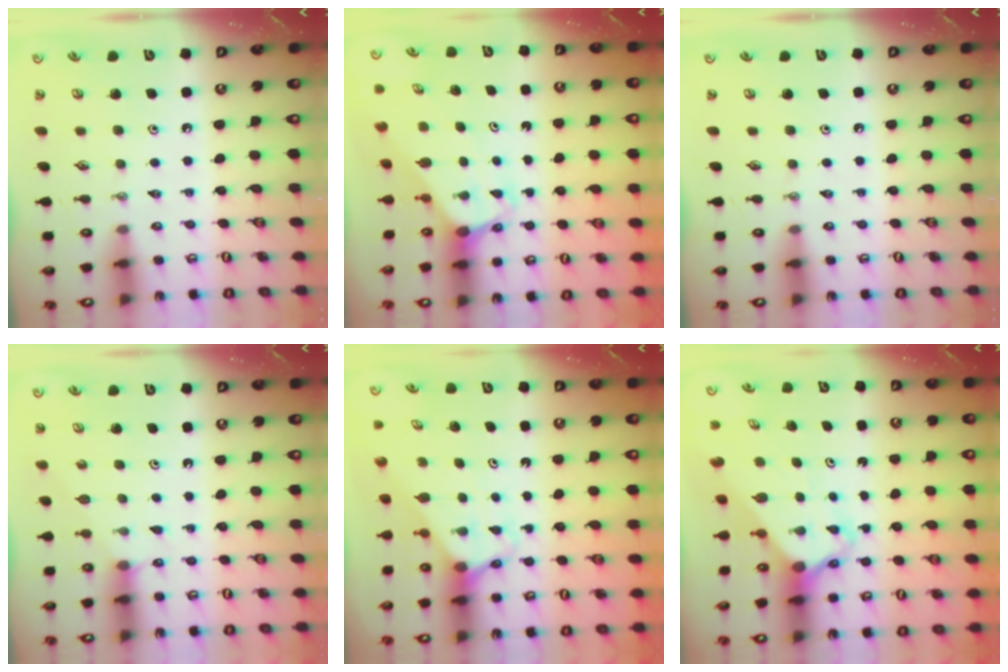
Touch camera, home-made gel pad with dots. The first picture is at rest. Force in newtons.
{"total": 3.0, "press": 3.0, "slide": 0.0}
{"total": 0.0}
{"total": 3.2, "press": 3.1, "slide": 0.4}
{"total": 2.7, "press": 2.7, "slide": 0.2}
{"total": 3.2, "press": 3.1, "slide": 0.2}